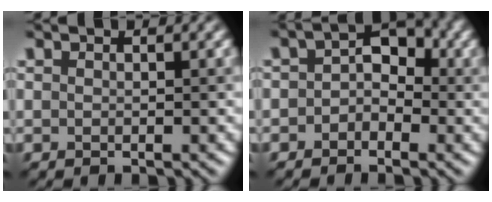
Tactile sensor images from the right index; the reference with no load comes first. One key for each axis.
{"total": 2.6, "fx": -0.6, "fy": 1.8, "fz": 1.7, "tx": -0.021, "ty": 0.023, "tz": -0.009}